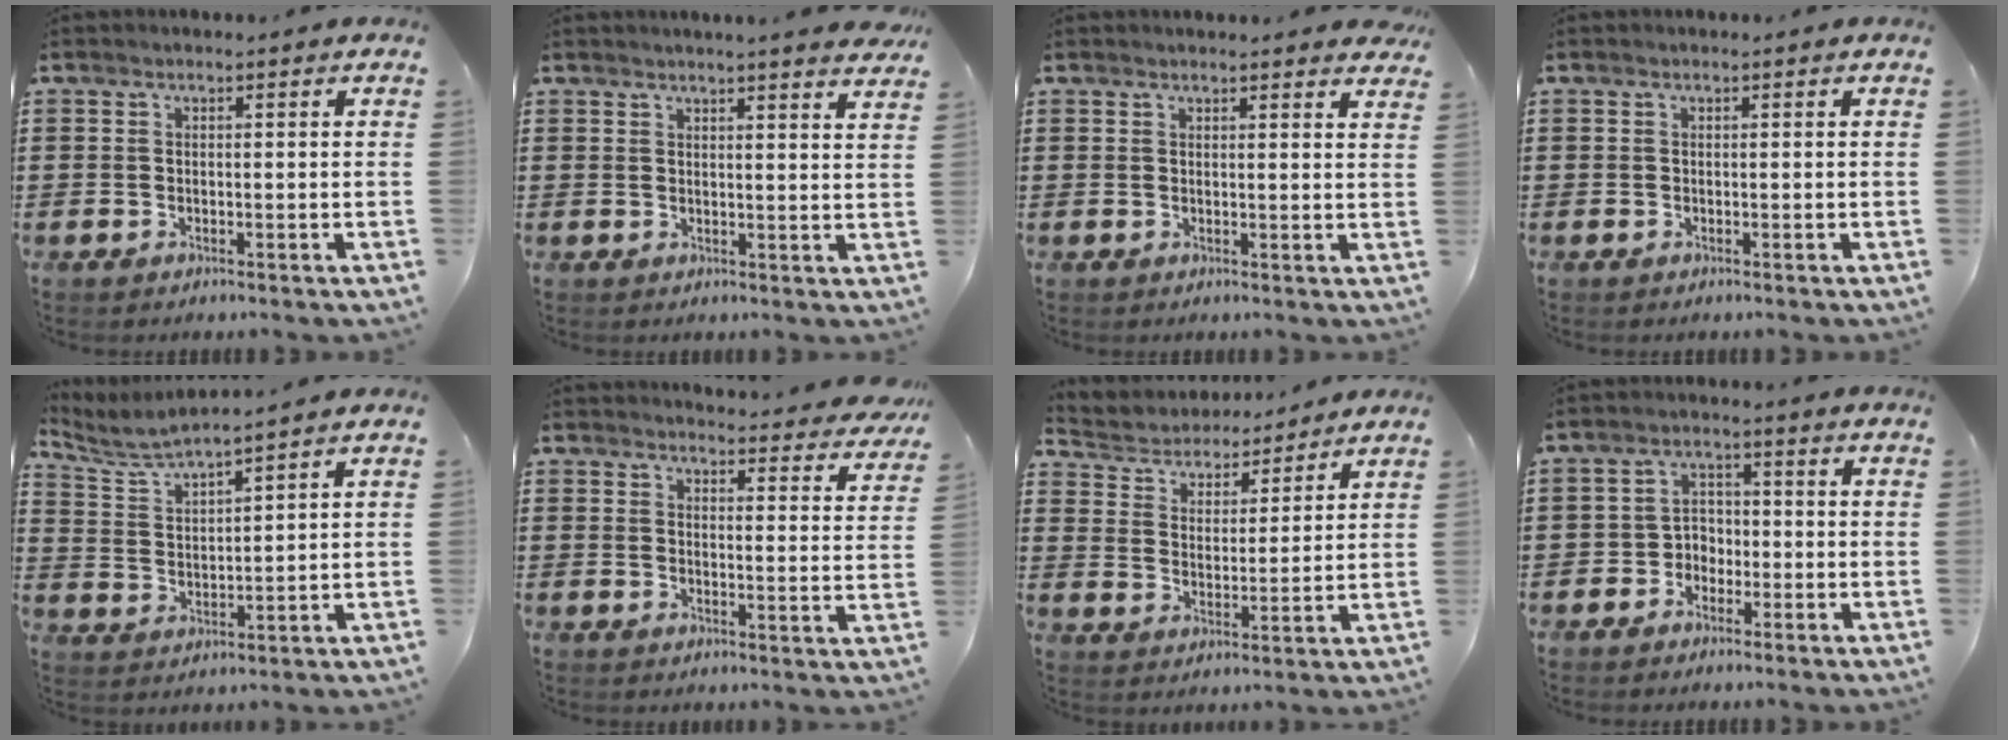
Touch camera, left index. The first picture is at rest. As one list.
[{"total": 2.8, "force": [2.7, -0.6, 0.5], "torque": [-0.009, -0.013, 0.048]}, {"total": 1.9, "force": [1.8, 0.1, 0.5], "torque": [-0.006, -0.003, 0.034]}, {"total": 0.0}, {"total": 4.7, "force": [4.5, -0.3, 1.5], "torque": [-0.050, -0.024, 0.077]}, {"total": 4.3, "force": [4.2, -0.1, 0.8], "torque": [-0.024, -0.024, 0.075]}, {"total": 4.5, "force": [4.4, 1.0, -0.2], "torque": [-0.026, -0.031, 0.073]}, {"total": 3.2, "force": [-1.9, 2.5, 0.8], "torque": [-0.025, 0.009, -0.043]}]